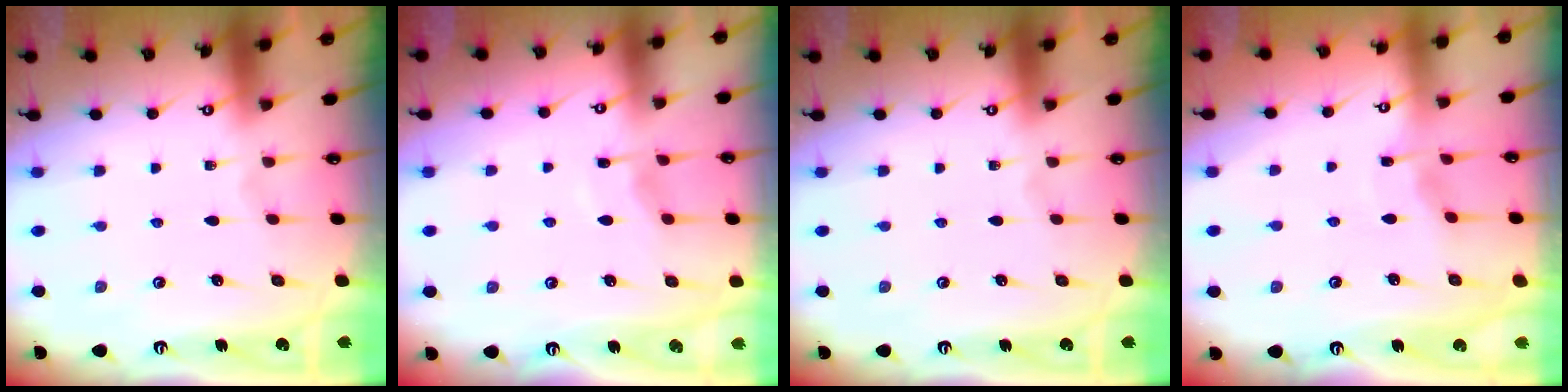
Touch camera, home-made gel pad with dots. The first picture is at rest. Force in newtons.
{"total": 3.9, "press": 3.8, "slide": 0.6}
{"total": 0.0}
{"total": 2.4, "press": 2.4, "slide": 0.3}